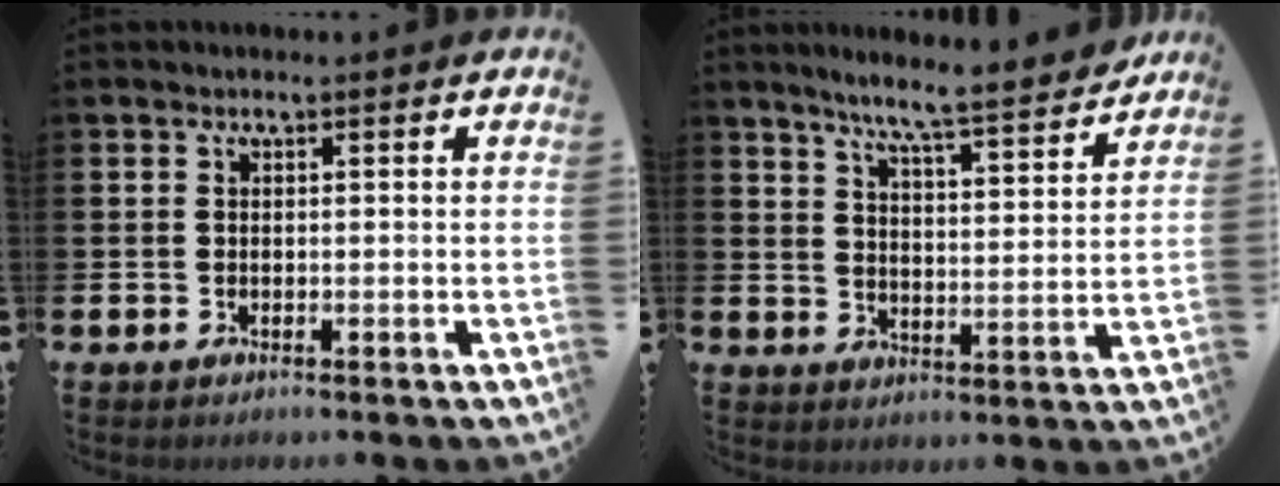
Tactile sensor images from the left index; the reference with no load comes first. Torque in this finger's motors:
{"motor_torque": [0.51, -1.58, 0.63, 0.17]}